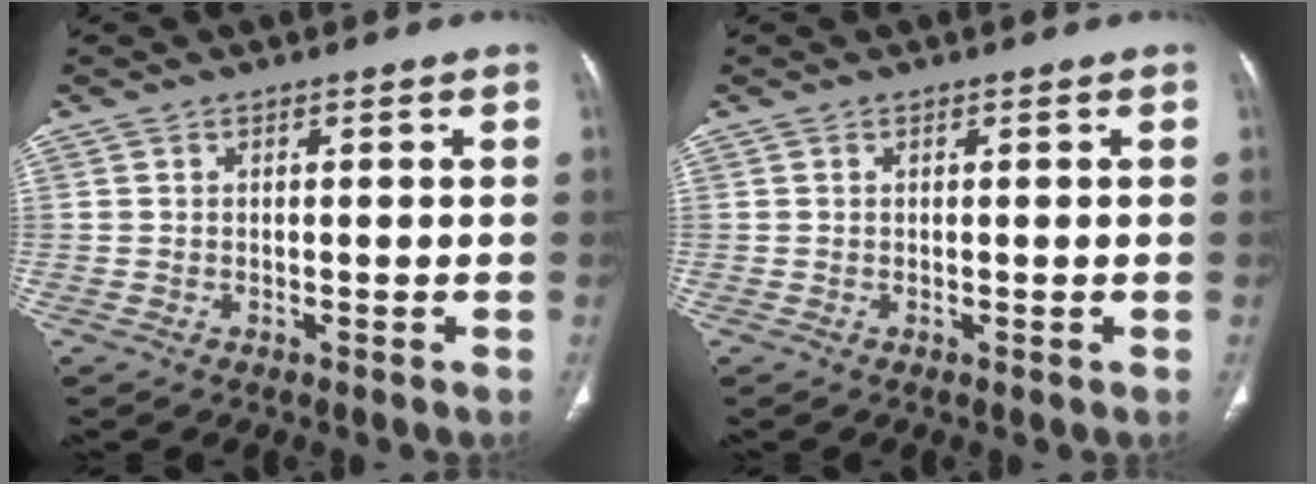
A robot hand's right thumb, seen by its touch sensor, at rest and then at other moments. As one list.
[{"total": 0.0}]